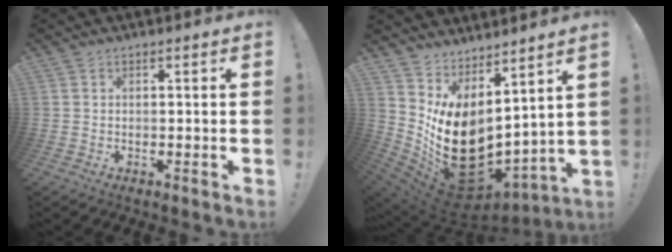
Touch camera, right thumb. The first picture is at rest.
{"total": 17.7, "force": [-1.5, 12.5, 12.5], "torque": [-0.217, -0.020, -0.003]}